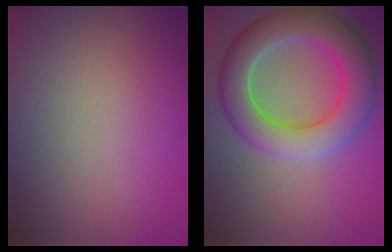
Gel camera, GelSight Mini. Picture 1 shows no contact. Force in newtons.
{"total": 8.4, "press": 8.4, "slide": 0.3}